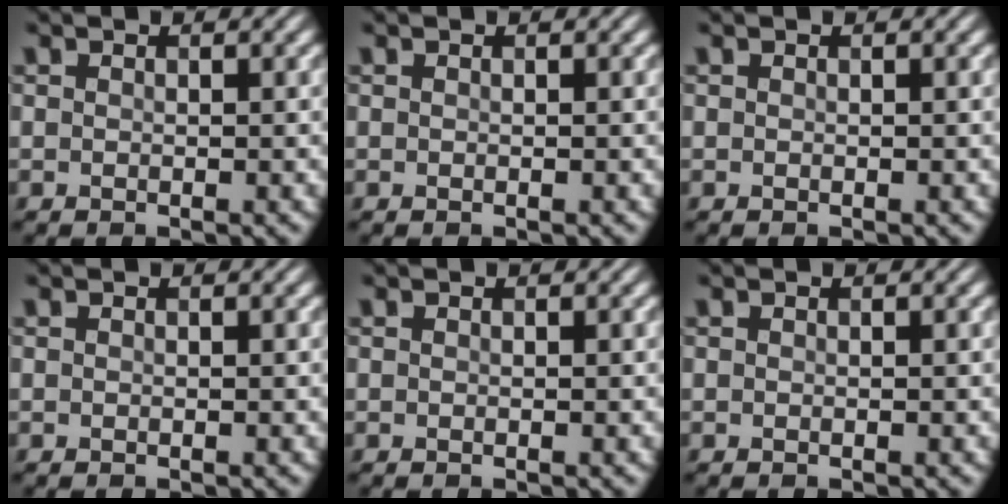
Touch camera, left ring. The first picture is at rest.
{"total": 0.0}
{"total": 0.0}
{"total": 0.0}
{"total": 0.0}
{"total": 0.0}